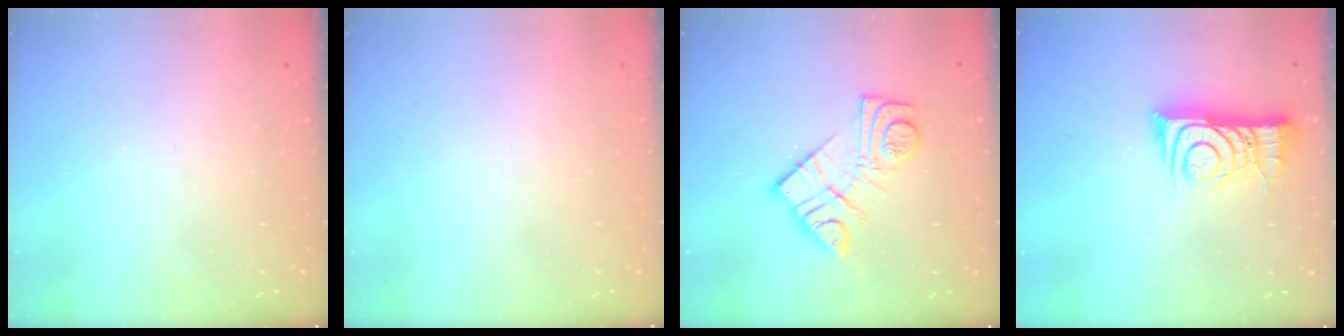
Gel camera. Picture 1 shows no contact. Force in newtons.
{"total": 1.5, "press": 1.5, "slide": 0.1}
{"total": 14.0, "press": 14.0, "slide": 0.9}
{"total": 10.6, "press": 10.6, "slide": 1.0}